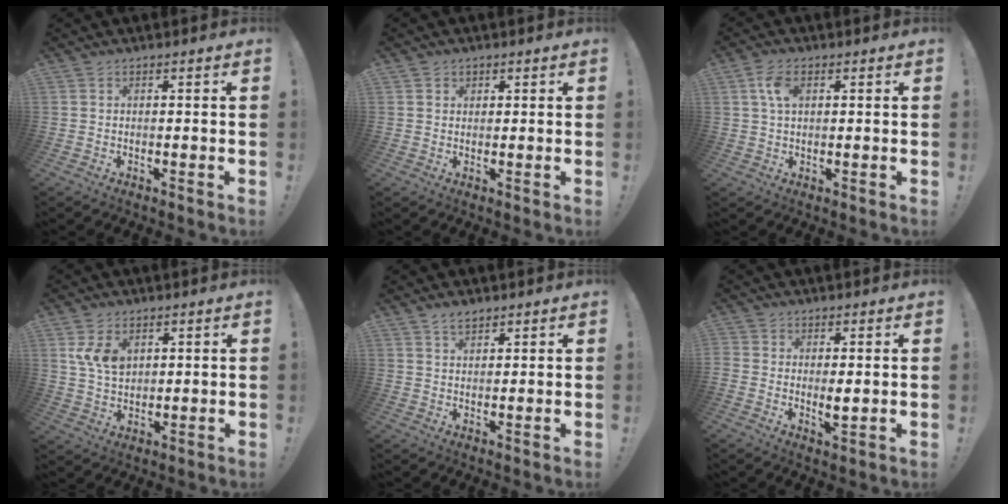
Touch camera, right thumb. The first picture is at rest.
{"total": 1.6, "force": [1.0, 1.3, 0.2], "torque": [0.006, -0.005, 0.015]}
{"total": 5.4, "force": [1.8, 3.2, 4.0], "torque": [-0.067, 0.002, 0.031]}
{"total": 8.4, "force": [3.6, 5.7, 5.0], "torque": [-0.081, -0.014, 0.068]}
{"total": 3.2, "force": [2.6, 1.5, 1.2], "torque": [-0.015, -0.015, 0.046]}
{"total": 3.7, "force": [0.5, 2.2, 2.9], "torque": [-0.046, -0.007, 0.007]}